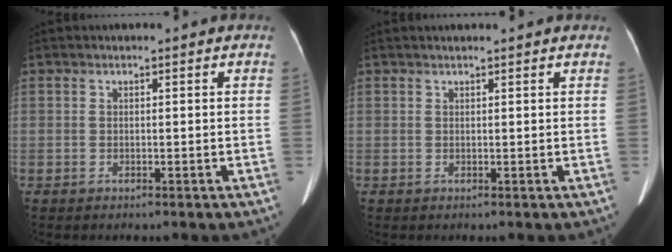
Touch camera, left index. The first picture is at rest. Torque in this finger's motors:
{"motor_torque": [0.59, -1.55, 0.03, 0.00]}